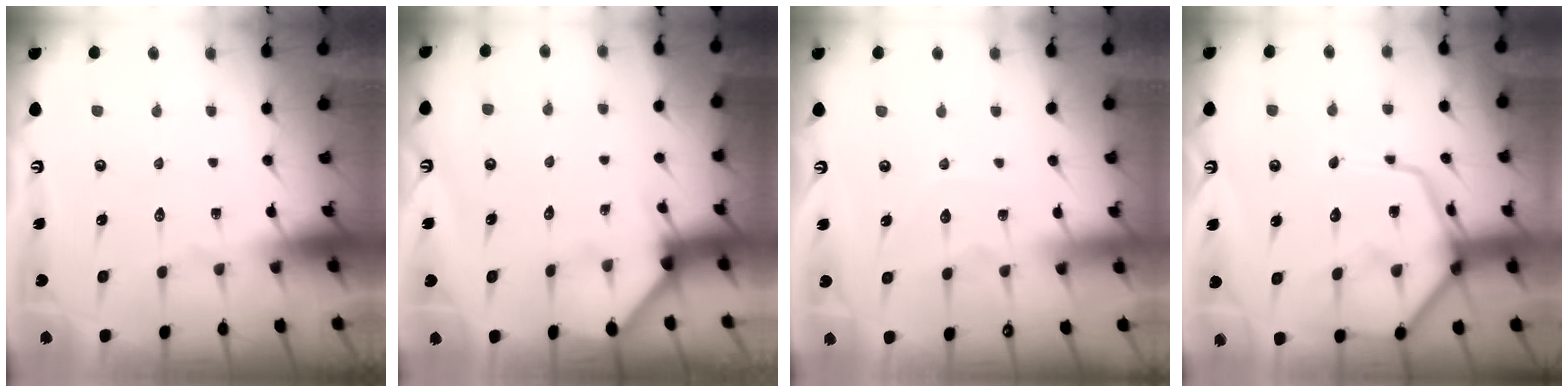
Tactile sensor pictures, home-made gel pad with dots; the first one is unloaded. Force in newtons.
{"total": 1.8, "press": 1.8, "slide": 0.1}
{"total": 4.9, "press": 4.9, "slide": 0.4}
{"total": 12.4, "press": 12.4, "slide": 1.2}